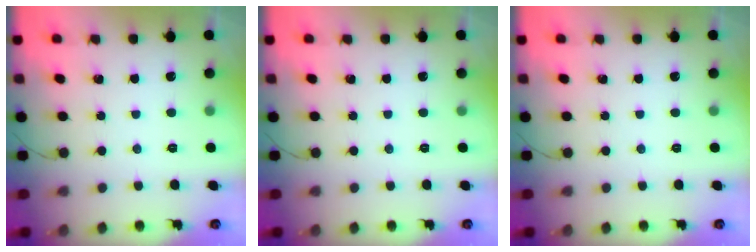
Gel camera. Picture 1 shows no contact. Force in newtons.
{"total": 0.0}
{"total": 0.0}